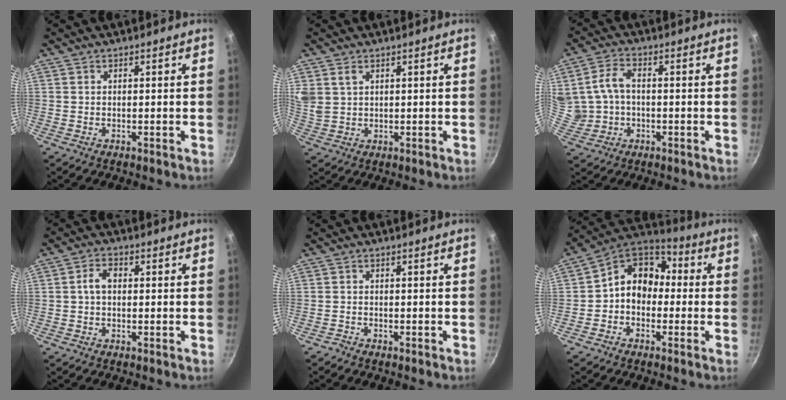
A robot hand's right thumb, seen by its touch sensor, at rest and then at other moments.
{"total": 5.0, "force": [2.4, 3.4, 2.8], "torque": [-0.050, -0.001, 0.056]}
{"total": 9.0, "force": [0.1, 6.9, 5.8], "torque": [-0.111, 0.015, 0.007]}
{"total": 3.4, "force": [0.1, 2.4, 2.5], "torque": [-0.041, 0.013, -0.004]}
{"total": 0.9, "force": [-0.8, 0.2, 0.1], "torque": [-0.017, 0.011, -0.018]}
{"total": 11.1, "force": [-0.9, 8.9, 6.5], "torque": [-0.069, 0.046, -0.040]}